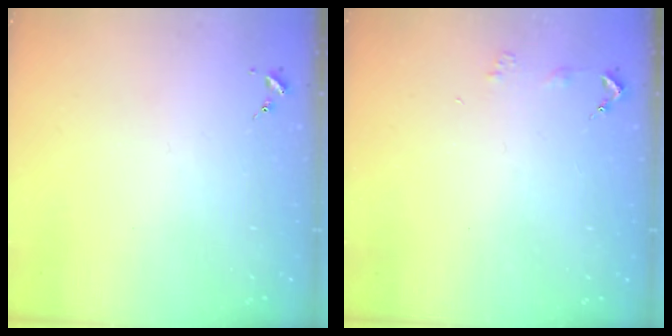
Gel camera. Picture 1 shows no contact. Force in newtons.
{"total": 3.2, "press": 3.2, "slide": 0.3}